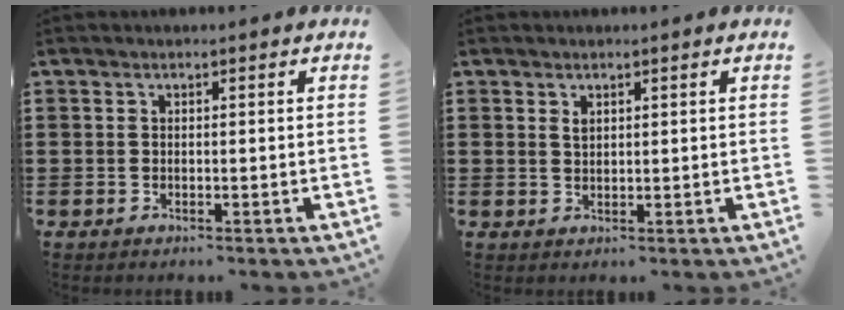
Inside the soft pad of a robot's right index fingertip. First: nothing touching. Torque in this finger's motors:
{"motor_torque": [0.00, 0.01, 0.00, 0.03]}